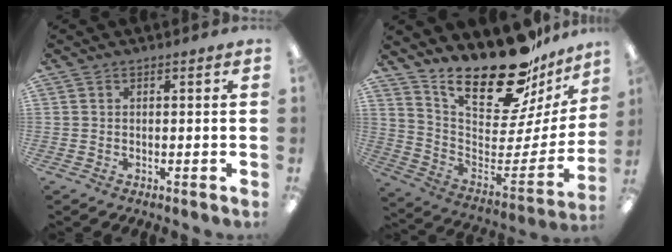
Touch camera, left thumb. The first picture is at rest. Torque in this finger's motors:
{"motor_torque": [0.52, 0.24, 1.03, -1.74, 0.10]}